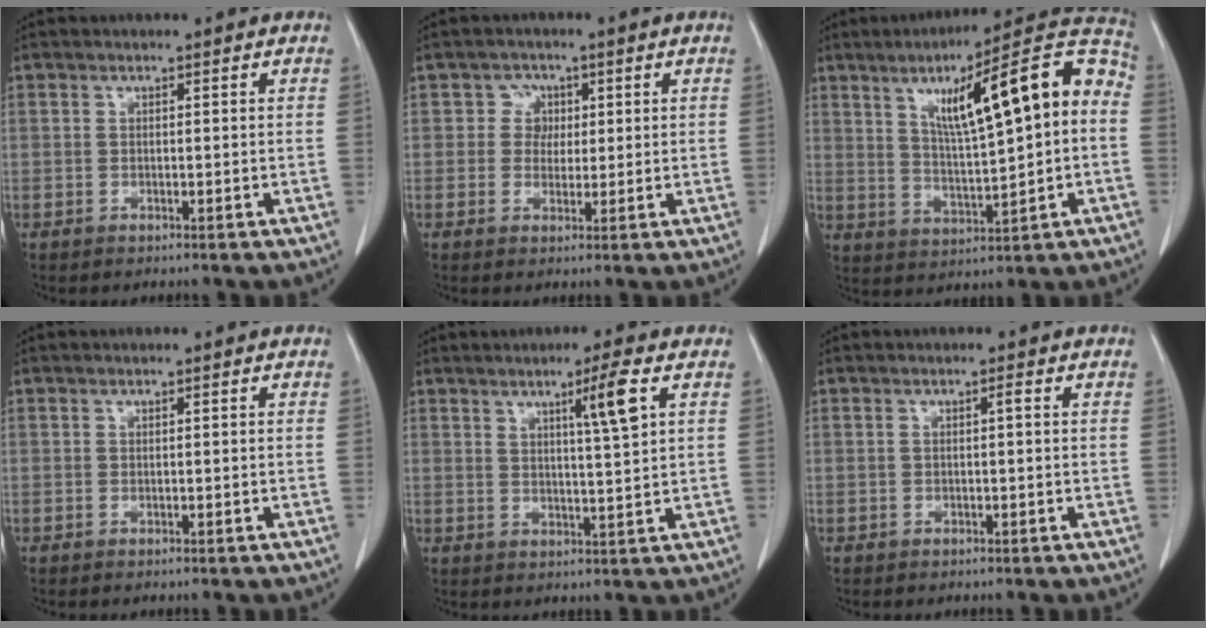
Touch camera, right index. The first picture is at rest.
{"total": 2.9, "force": [0.7, 2.8, 0.4], "torque": [0.004, 0.006, 0.009]}
{"total": 17.2, "force": [3.2, 2.7, 16.7], "torque": [-0.241, 0.040, 0.049]}
{"total": 0.5, "force": [-0.4, 0.0, 0.3], "torque": [-0.008, 0.000, -0.006]}
{"total": 5.6, "force": [2.5, -0.7, 4.9], "torque": [-0.077, -0.004, 0.044]}
{"total": 0.7, "force": [0.0, 0.0, 0.7], "torque": [-0.008, 0.004, 0.002]}